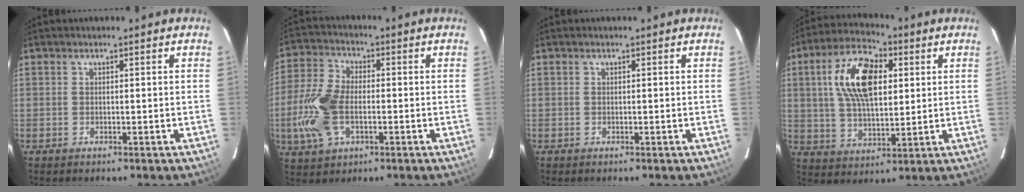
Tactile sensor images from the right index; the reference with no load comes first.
{"total": 12.1, "force": [-2.5, 7.1, 9.4], "torque": [-0.218, 0.006, -0.047]}
{"total": 0.0}
{"total": 15.0, "force": [3.8, 7.6, 12.3], "torque": [-0.229, 0.026, 0.069]}